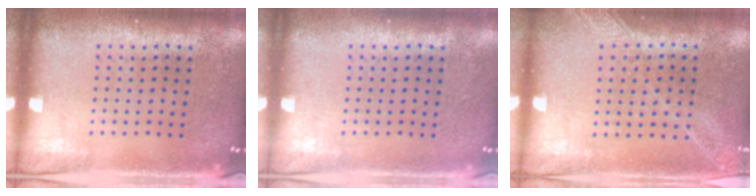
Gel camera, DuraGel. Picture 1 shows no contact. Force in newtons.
{"total": 0.0}
{"total": 1.3, "press": 1.2, "slide": 0.3}